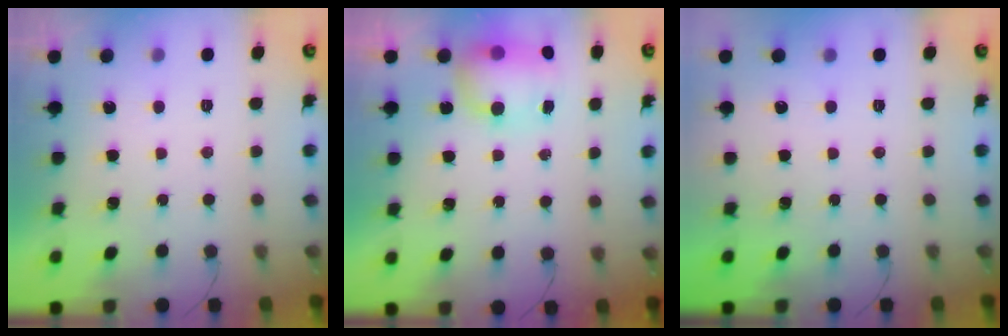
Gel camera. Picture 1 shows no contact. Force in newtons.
{"total": 11.7, "press": 9.3, "slide": 7.1}
{"total": 0.0}